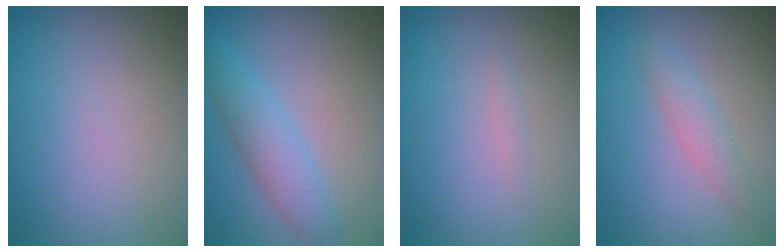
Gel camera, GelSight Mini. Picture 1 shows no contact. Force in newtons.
{"total": 3.5, "press": 3.5, "slide": 0.1}
{"total": 0.5, "press": 0.5, "slide": 0.1}
{"total": 2.0, "press": 2.0, "slide": 0.1}